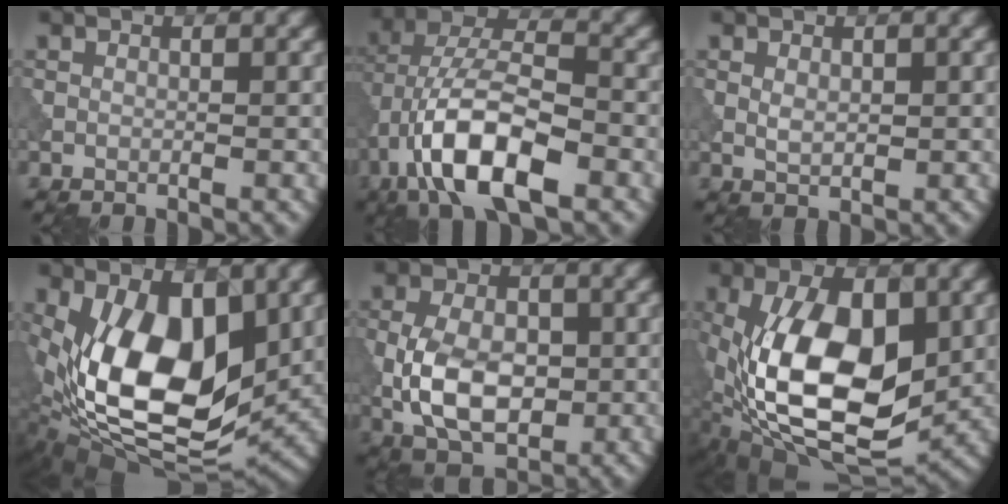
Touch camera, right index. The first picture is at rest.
{"total": 10.6, "force": [-4.4, 4.3, 8.6], "torque": [-0.160, 0.014, -0.085]}
{"total": 1.4, "force": [0.3, 0.8, 1.1], "torque": [-0.023, -0.002, 0.008]}
{"total": 12.2, "force": [1.1, 6.4, 10.3], "torque": [-0.180, -0.013, 0.019]}
{"total": 7.4, "force": [-1.2, 4.5, 5.8], "torque": [-0.116, -0.003, -0.026]}
{"total": 13.8, "force": [-0.4, 7.2, 11.8], "torque": [-0.217, -0.006, -0.009]}